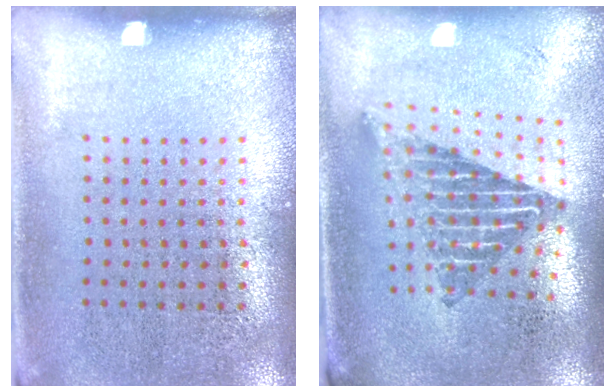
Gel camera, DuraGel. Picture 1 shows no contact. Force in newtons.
{"total": 2.2, "press": 1.6, "slide": 1.4}